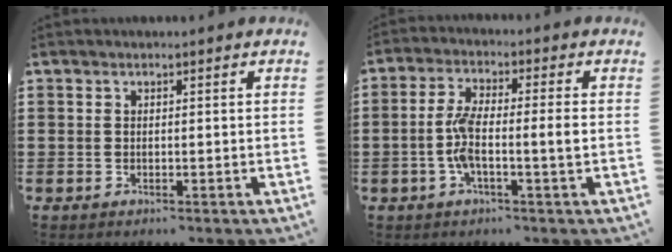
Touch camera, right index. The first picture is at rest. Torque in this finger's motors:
{"motor_torque": [1.47, -0.66, 0.81, 0.17]}